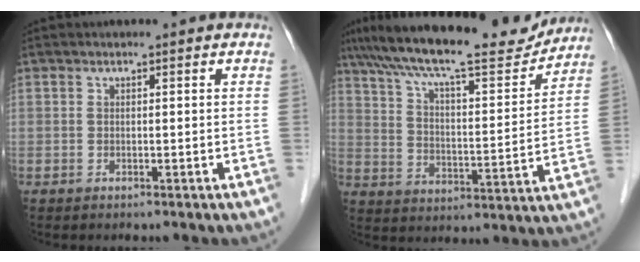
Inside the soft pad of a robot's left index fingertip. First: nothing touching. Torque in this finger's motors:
{"motor_torque": [0.53, -1.07, 0.68, 0.15]}